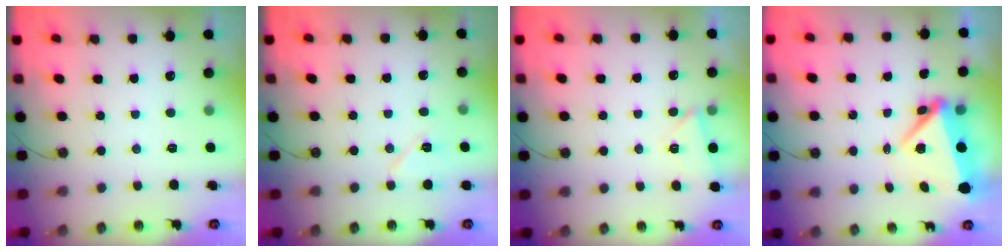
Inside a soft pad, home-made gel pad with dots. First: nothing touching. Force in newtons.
{"total": 6.8, "press": 5.5, "slide": 4.1}
{"total": 3.4, "press": 2.7, "slide": 2.0}
{"total": 6.1, "press": 6.0, "slide": 1.0}